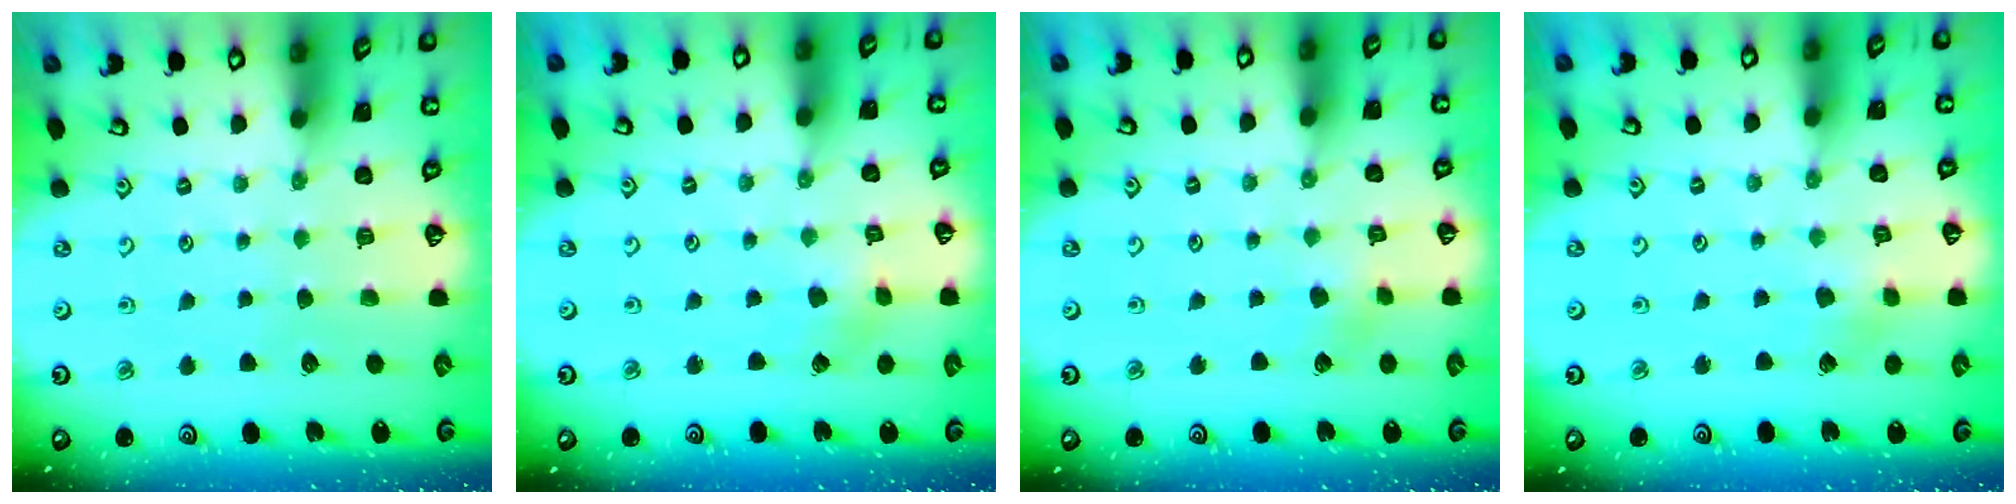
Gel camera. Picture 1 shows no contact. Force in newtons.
{"total": 1.9, "press": 1.9, "slide": 0.2}
{"total": 2.5, "press": 2.4, "slide": 0.6}
{"total": 2.9, "press": 2.9, "slide": 0.4}